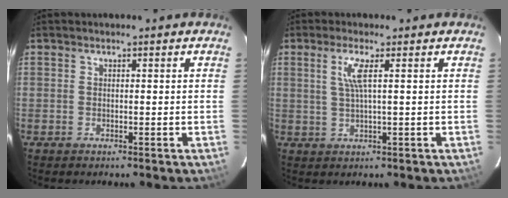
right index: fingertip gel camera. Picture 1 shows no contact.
{"total": 3.7, "force": [1.2, -0.2, 3.5], "torque": [-0.071, -0.001, 0.026]}